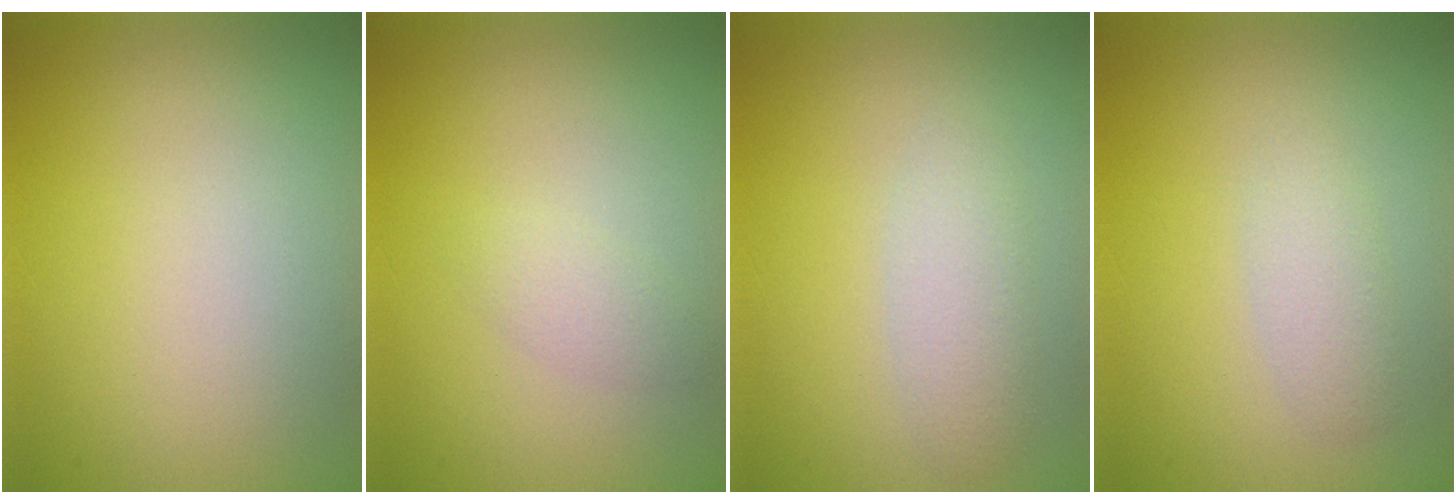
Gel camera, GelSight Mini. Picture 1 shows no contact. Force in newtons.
{"total": 1.2, "press": 1.2, "slide": 0.1}
{"total": 2.1, "press": 2.1, "slide": 0.1}
{"total": 1.7, "press": 1.7, "slide": 0.2}